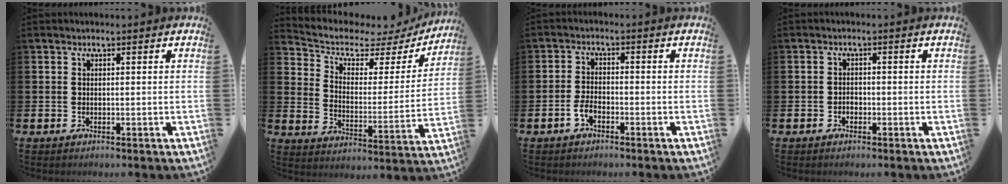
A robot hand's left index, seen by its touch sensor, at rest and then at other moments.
{"total": 4.9, "force": [4.0, 2.5, 1.6], "torque": [-0.065, -0.034, 0.060]}
{"total": 2.3, "force": [-1.3, 1.1, 1.6], "torque": [-0.038, 0.006, -0.024]}
{"total": 1.1, "force": [-0.7, 0.9, 0.2], "torque": [-0.005, 0.000, -0.016]}